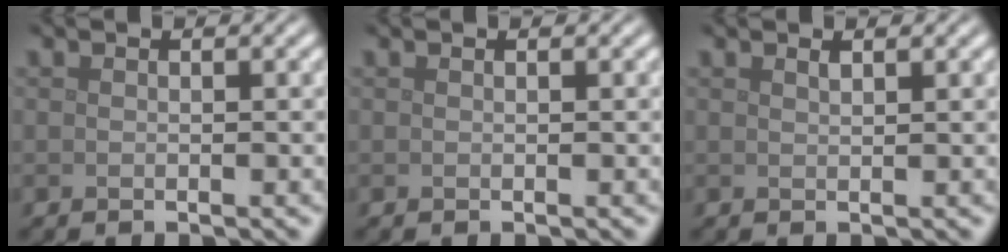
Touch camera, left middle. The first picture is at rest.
{"total": 0.0}
{"total": 0.7, "force": [0.6, 0.1, 0.4], "torque": [-0.005, -0.002, 0.011]}